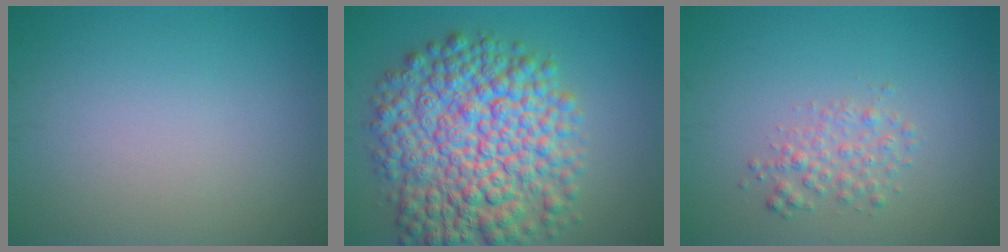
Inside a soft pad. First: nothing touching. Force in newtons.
{"total": 11.7, "press": 11.7, "slide": 0.3}
{"total": 2.0, "press": 2.0, "slide": 0.1}